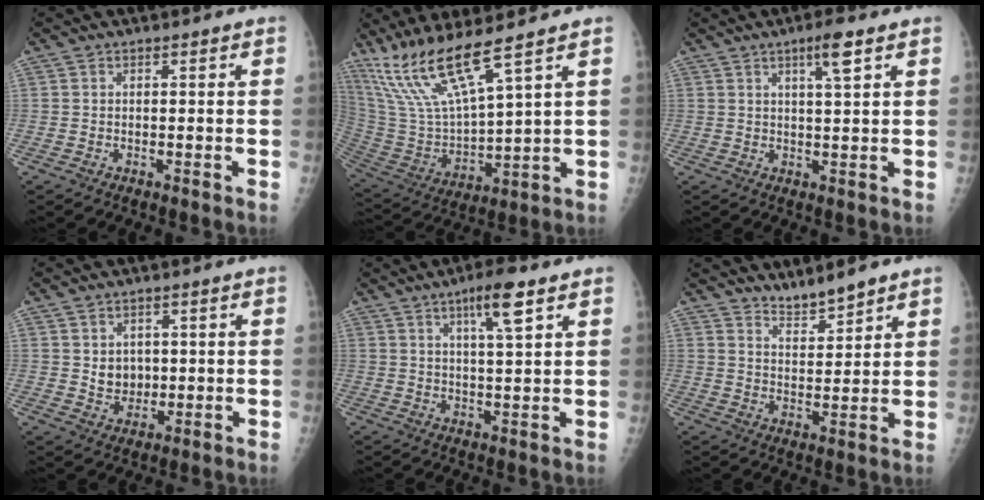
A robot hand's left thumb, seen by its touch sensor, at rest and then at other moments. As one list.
[{"total": 14.9, "force": [10.9, 1.6, 10.2], "torque": [-0.212, -0.052, 0.231]}, {"total": 4.5, "force": [2.5, 0.4, 3.7], "torque": [-0.062, -0.012, 0.041]}, {"total": 4.3, "force": [0.6, 3.6, 2.1], "torque": [-0.012, -0.007, 0.019]}, {"total": 6.9, "force": [3.8, 0.9, 5.7], "torque": [-0.097, -0.016, 0.063]}, {"total": 5.0, "force": [4.7, 0.6, 1.6], "torque": [-0.022, -0.037, 0.090]}]